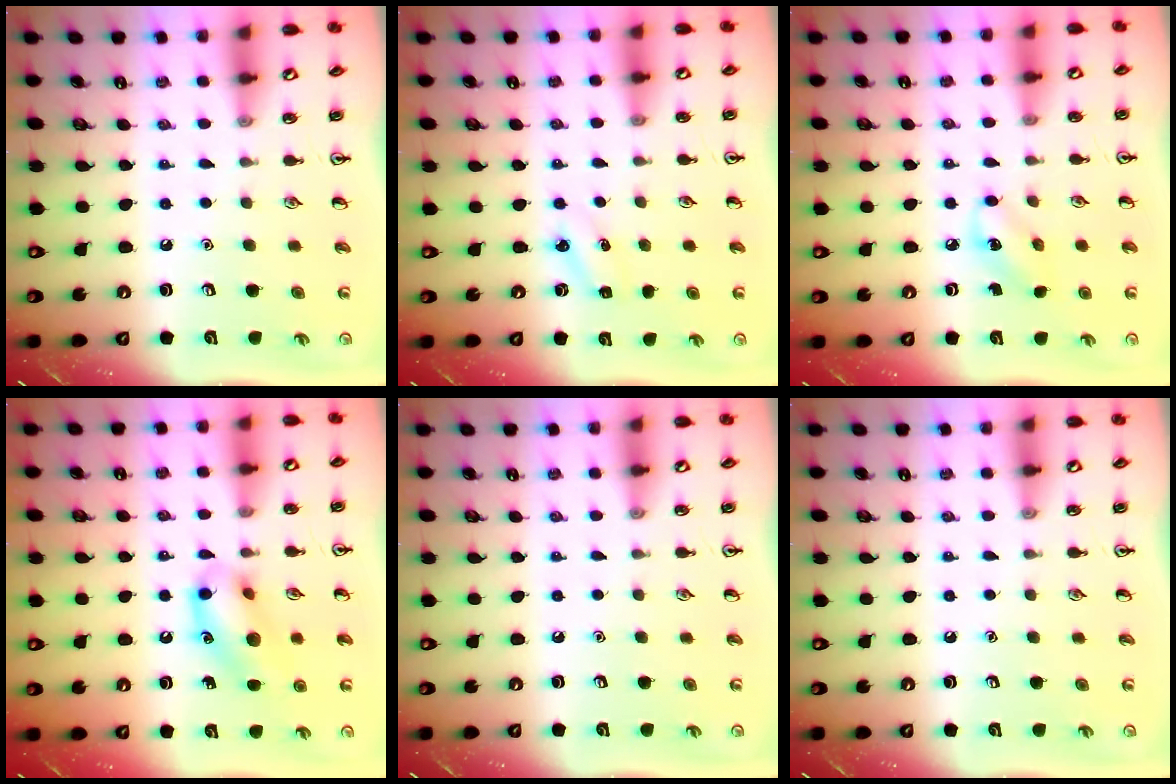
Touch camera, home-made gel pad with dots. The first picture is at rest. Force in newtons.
{"total": 2.8, "press": 2.6, "slide": 1.0}
{"total": 4.4, "press": 4.3, "slide": 0.9}
{"total": 12.7, "press": 12.6, "slide": 1.9}
{"total": 0.0}
{"total": 0.0}